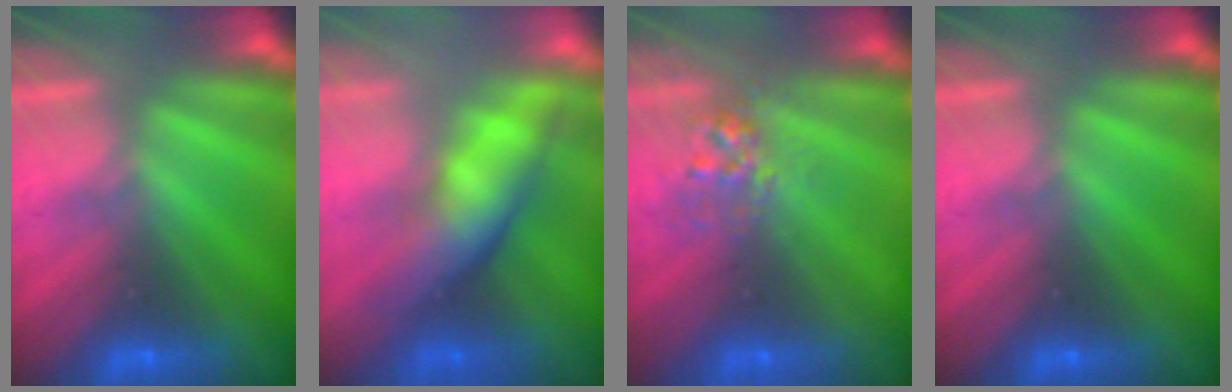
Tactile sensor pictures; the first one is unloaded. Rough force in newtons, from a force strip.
{"total": 4.6}
{"total": 2.7}
{"total": 0.0}